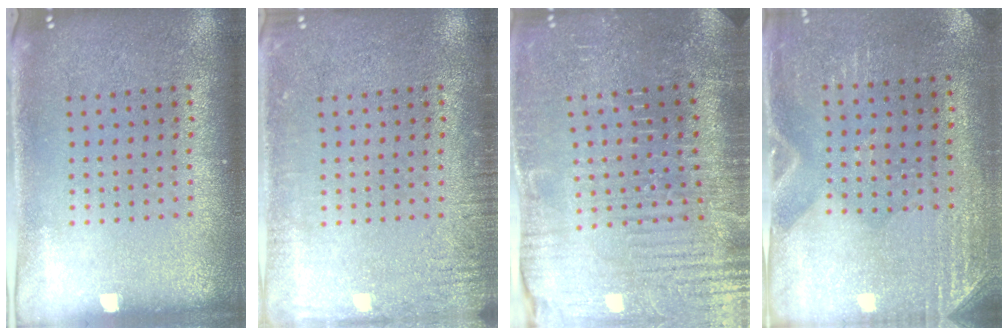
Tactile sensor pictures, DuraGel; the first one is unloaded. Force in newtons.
{"total": 2.0, "press": 1.9, "slide": 0.2}
{"total": 4.0, "press": 3.9, "slide": 1.0}
{"total": 2.8, "press": 2.5, "slide": 1.3}